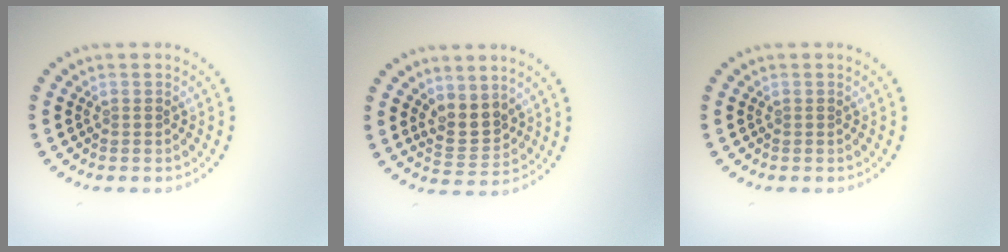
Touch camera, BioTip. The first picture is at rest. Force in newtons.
{"total": 2.9, "press": 2.6, "slide": 1.3}
{"total": 0.0}